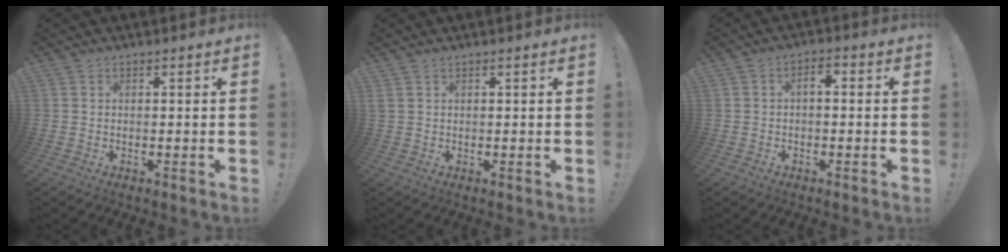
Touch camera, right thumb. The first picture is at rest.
{"total": 0.9, "force": [0.6, 0.1, 0.7], "torque": [-0.015, 0.001, 0.011]}
{"total": 2.7, "force": [-0.9, 1.3, 2.2], "torque": [-0.045, 0.013, -0.017]}